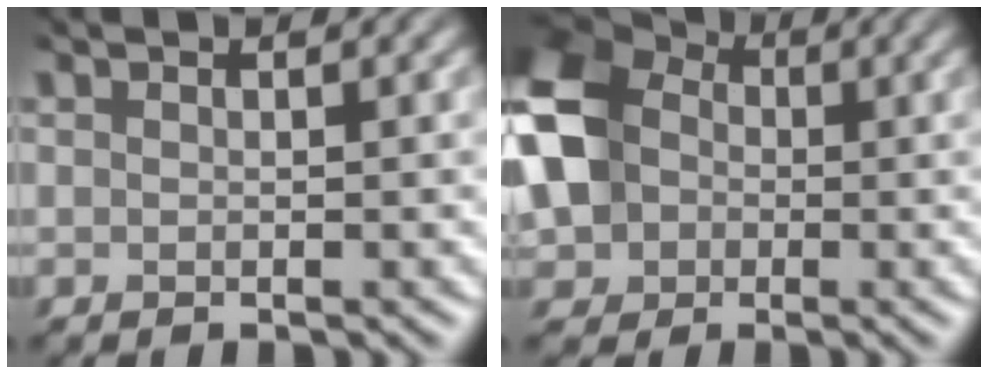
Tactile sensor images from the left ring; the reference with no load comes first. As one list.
[{"total": 9.5, "force": [-0.4, 8.0, 5.1], "torque": [-0.127, 0.006, -0.015]}]